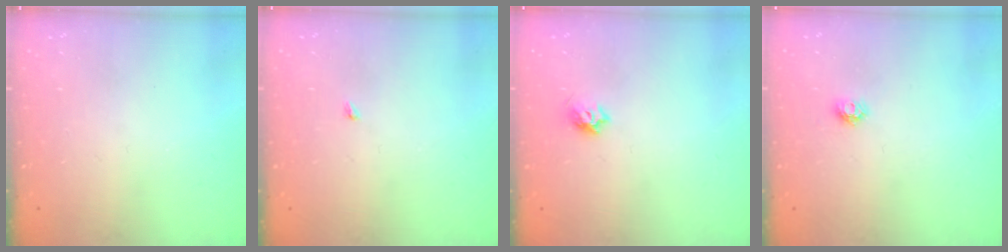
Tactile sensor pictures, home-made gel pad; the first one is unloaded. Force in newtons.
{"total": 1.9, "press": 1.9, "slide": 0.3}
{"total": 5.2, "press": 5.1, "slide": 1.0}
{"total": 4.6, "press": 4.6, "slide": 0.5}